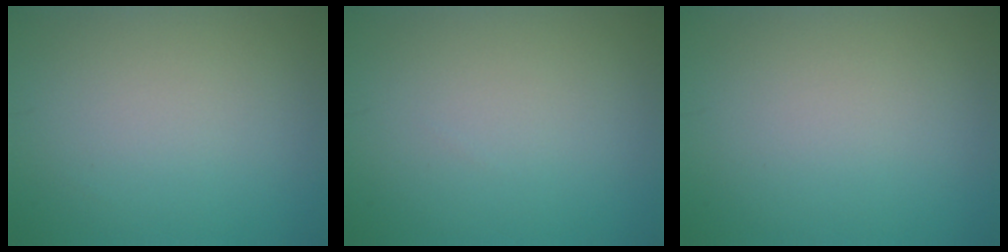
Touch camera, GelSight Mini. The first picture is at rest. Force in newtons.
{"total": 0.0}
{"total": 0.0}